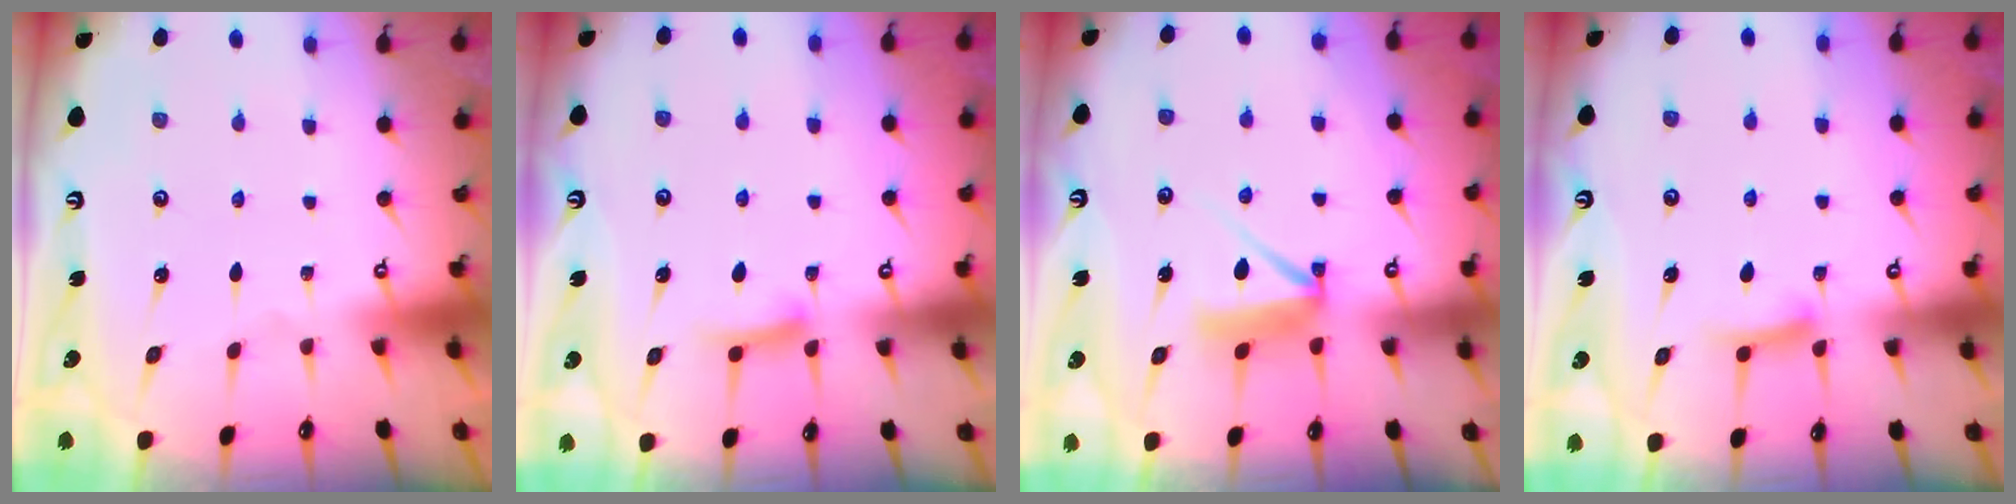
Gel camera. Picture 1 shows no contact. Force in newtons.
{"total": 8.2, "press": 8.2, "slide": 0.5}
{"total": 7.1, "press": 7.0, "slide": 0.8}
{"total": 8.2, "press": 8.2, "slide": 0.5}